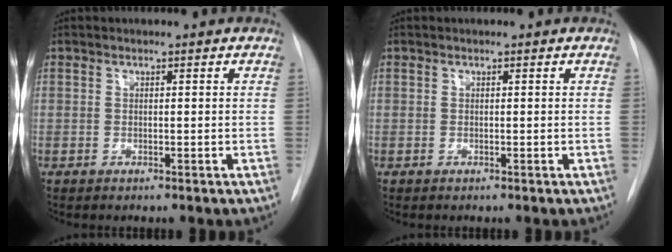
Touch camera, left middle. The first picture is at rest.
{"total": 0.0}